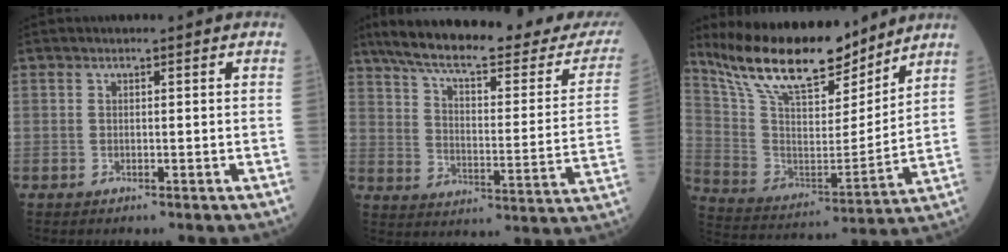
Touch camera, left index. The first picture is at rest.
{"total": 28.0, "force": [24.3, 4.4, 13.3], "torque": [-0.201, -0.047, 0.315]}
{"total": 19.8, "force": [16.3, 5.2, 10.0], "torque": [-0.178, 0.005, 0.297]}